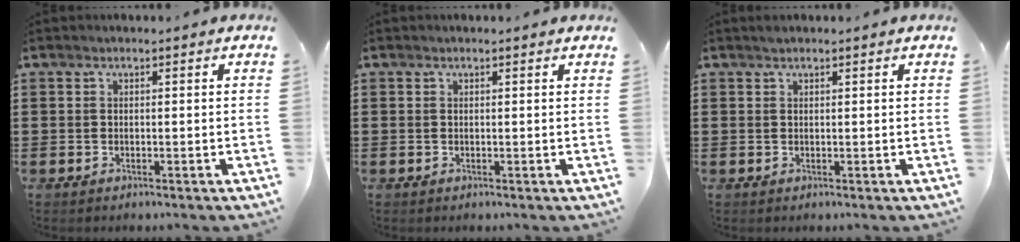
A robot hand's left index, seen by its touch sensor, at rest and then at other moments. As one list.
[{"total": 0.0}, {"total": 0.5, "force": [0.4, 0.1, 0.3], "torque": [-0.006, 0.000, 0.009]}]